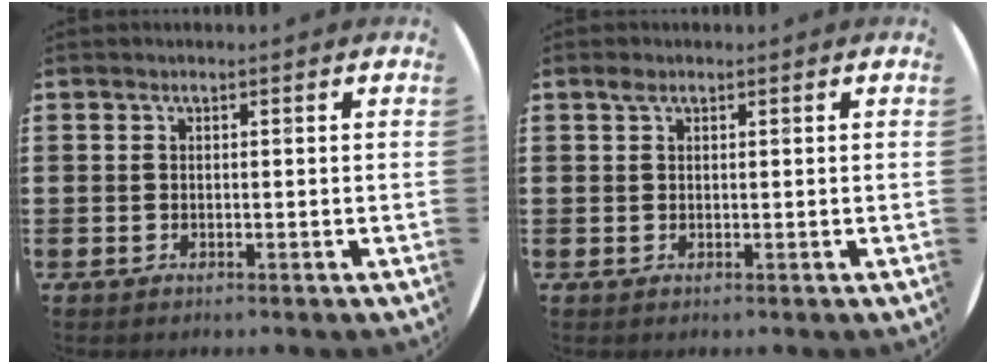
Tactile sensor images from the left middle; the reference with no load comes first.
{"total": 0.9, "force": [0.5, 0.5, 0.5], "torque": [-0.003, 0.001, 0.007]}